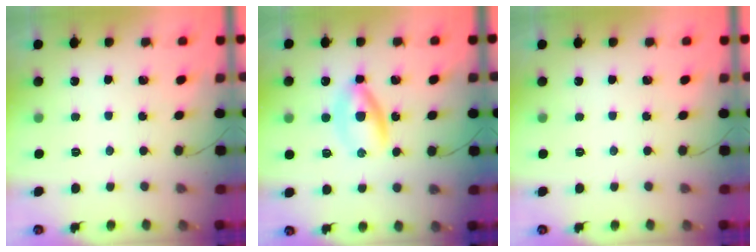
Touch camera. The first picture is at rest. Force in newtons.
{"total": 4.3, "press": 4.2, "slide": 0.8}
{"total": 0.0}